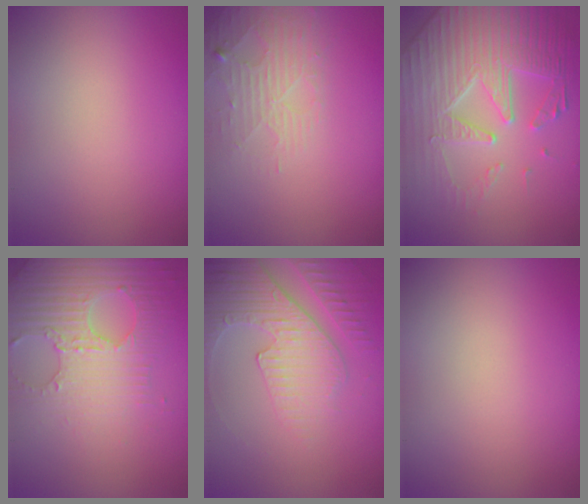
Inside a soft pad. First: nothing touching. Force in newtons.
{"total": 2.6, "press": 2.6, "slide": 0.4}
{"total": 6.8, "press": 5.5, "slide": 4.0}
{"total": 4.7, "press": 4.2, "slide": 1.9}
{"total": 4.3, "press": 4.3, "slide": 0.4}
{"total": 0.0}